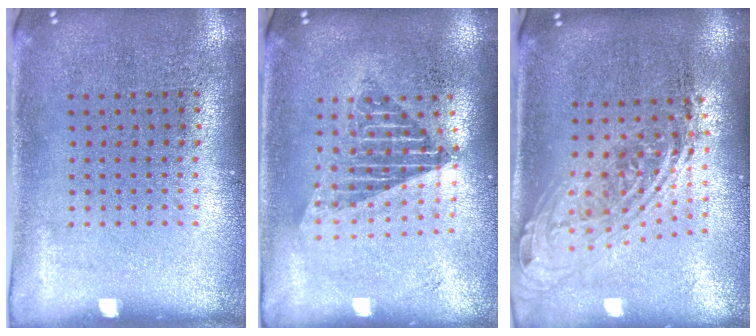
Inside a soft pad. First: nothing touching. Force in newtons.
{"total": 1.7, "press": 1.4, "slide": 1.0}
{"total": 2.1, "press": 1.6, "slide": 1.4}